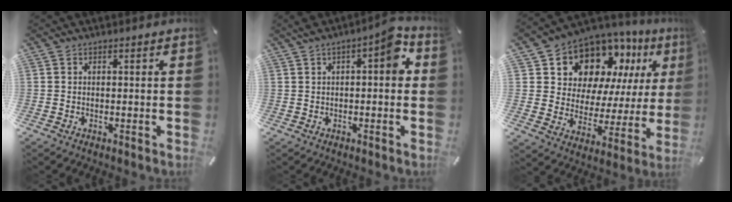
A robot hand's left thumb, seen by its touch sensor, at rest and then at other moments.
{"total": 7.6, "force": [1.8, 3.0, 6.8], "torque": [-0.086, -0.005, 0.023]}
{"total": 11.8, "force": [8.5, 7.6, 2.9], "torque": [-0.055, -0.088, 0.153]}